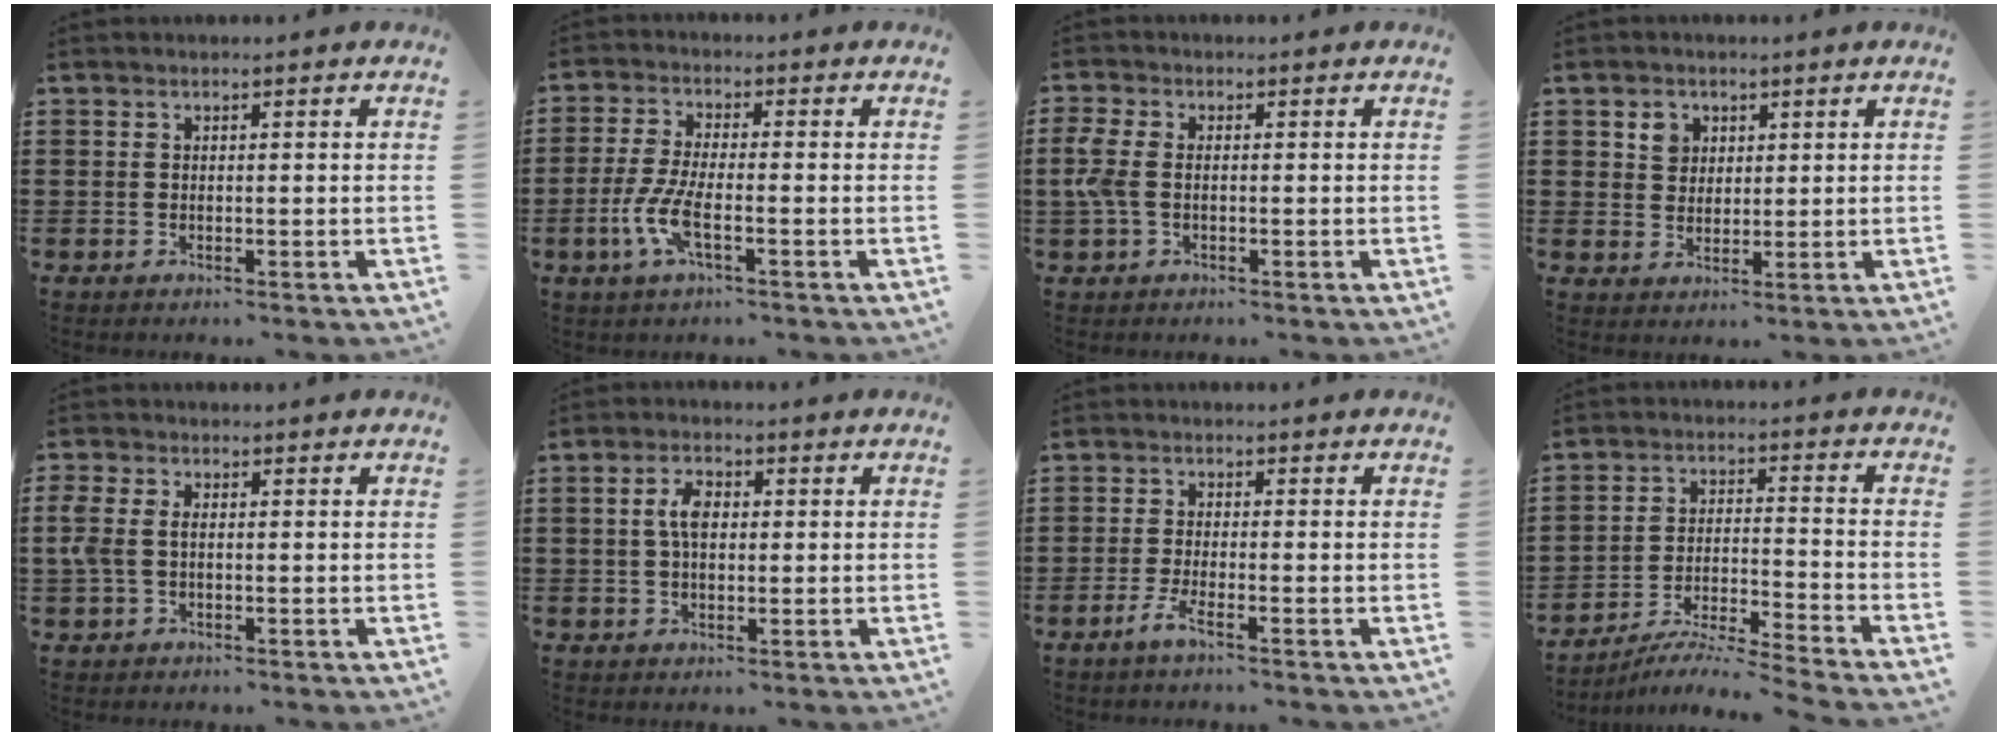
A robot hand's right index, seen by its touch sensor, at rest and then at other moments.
{"total": 6.0, "force": [-2.2, 1.5, 5.4], "torque": [-0.133, -0.016, -0.050]}
{"total": 3.8, "force": [-0.5, 2.1, 3.2], "torque": [-0.097, -0.009, -0.020]}
{"total": 3.0, "force": [1.5, 2.5, 0.8], "torque": [-0.017, 0.006, 0.026]}
{"total": 3.0, "force": [-0.2, 1.9, 2.4], "torque": [-0.072, -0.003, -0.011]}
{"total": 4.1, "force": [0.5, 2.1, 3.5], "torque": [-0.073, 0.011, 0.007]}
{"total": 3.0, "force": [-1.9, 0.0, 2.4], "torque": [-0.061, -0.012, -0.040]}
{"total": 5.1, "force": [-4.8, -0.7, 1.6], "torque": [-0.036, -0.019, -0.099]}